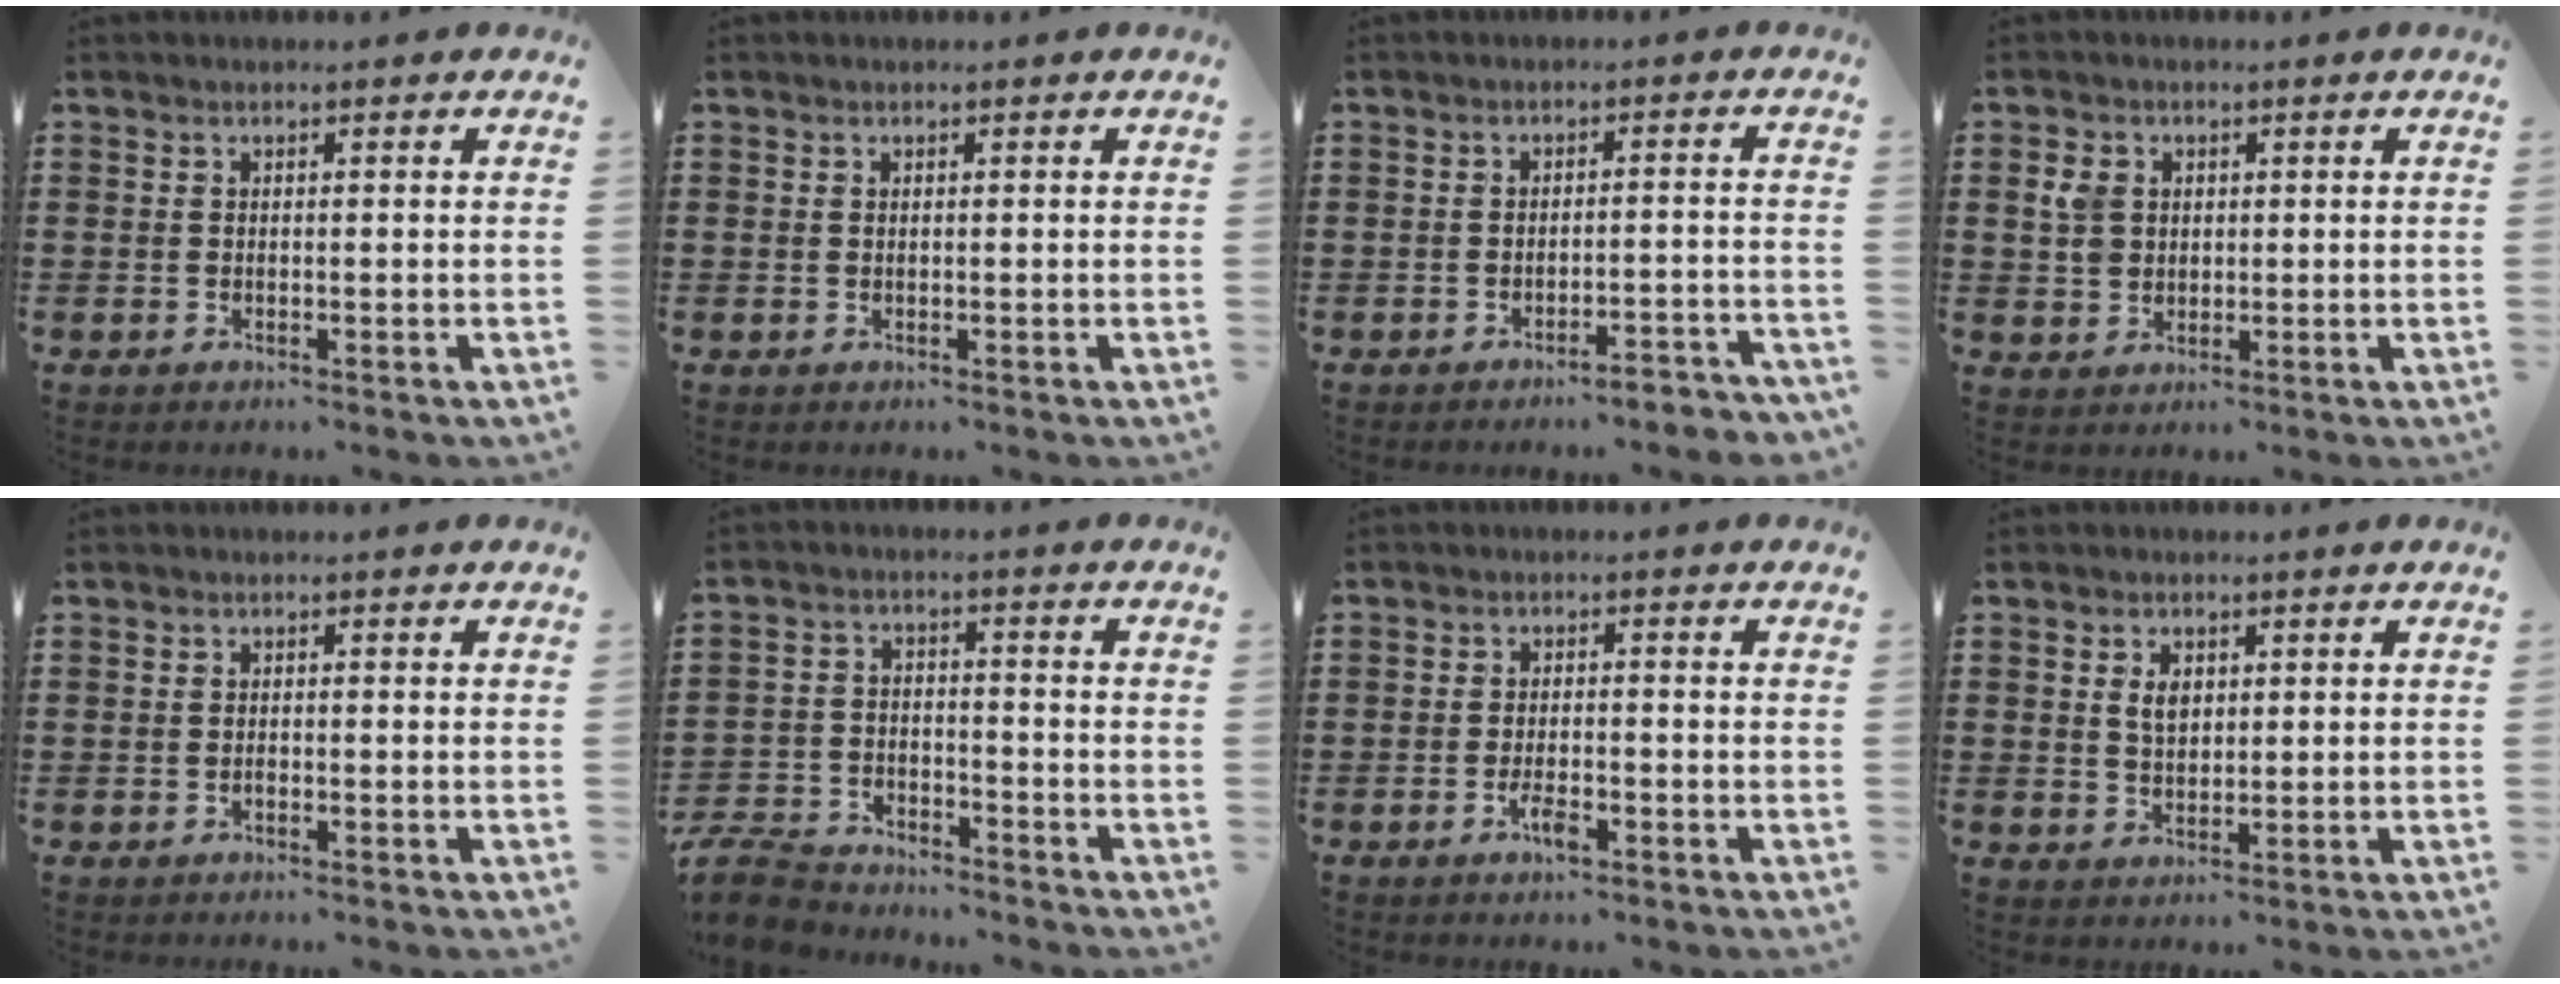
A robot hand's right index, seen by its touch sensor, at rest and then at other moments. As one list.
[{"total": 0.0}, {"total": 2.8, "force": [-2.7, -0.1, 0.9], "torque": [-0.018, -0.001, -0.055]}, {"total": 3.7, "force": [1.0, 3.1, 1.7], "torque": [-0.045, 0.013, 0.016]}, {"total": 0.5, "force": [-0.3, 0.2, 0.3], "torque": [-0.008, -0.002, -0.006]}, {"total": 6.2, "force": [-5.9, 1.3, 1.0], "torque": [-0.039, 0.005, -0.122]}, {"total": 3.2, "force": [-1.7, 1.0, 2.5], "torque": [-0.056, -0.004, -0.035]}, {"total": 2.9, "force": [0.9, 1.8, 2.1], "torque": [-0.039, 0.005, 0.013]}]